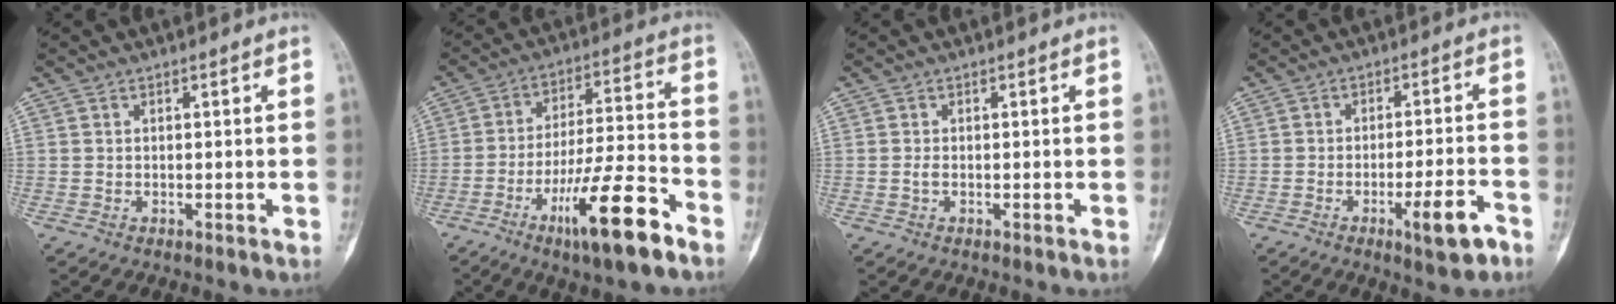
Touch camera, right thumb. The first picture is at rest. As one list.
[{"total": 15.9, "force": [-8.9, 2.9, 12.9], "torque": [-0.226, 0.049, -0.145]}, {"total": 0.7, "force": [-0.2, 0.3, 0.6], "torque": [-0.016, -0.001, -0.004]}, {"total": 7.4, "force": [-3.9, 1.5, 6.1], "torque": [-0.091, 0.021, -0.054]}]